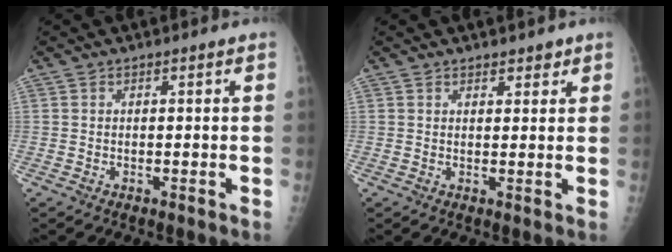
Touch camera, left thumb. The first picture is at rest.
{"total": 2.3, "force": [1.8, 1.2, 0.8], "torque": [0.006, -0.010, 0.021]}